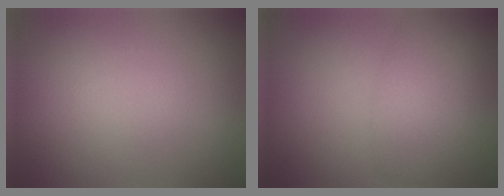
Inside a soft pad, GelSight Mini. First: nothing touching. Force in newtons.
{"total": 3.8, "press": 3.8, "slide": 0.0}